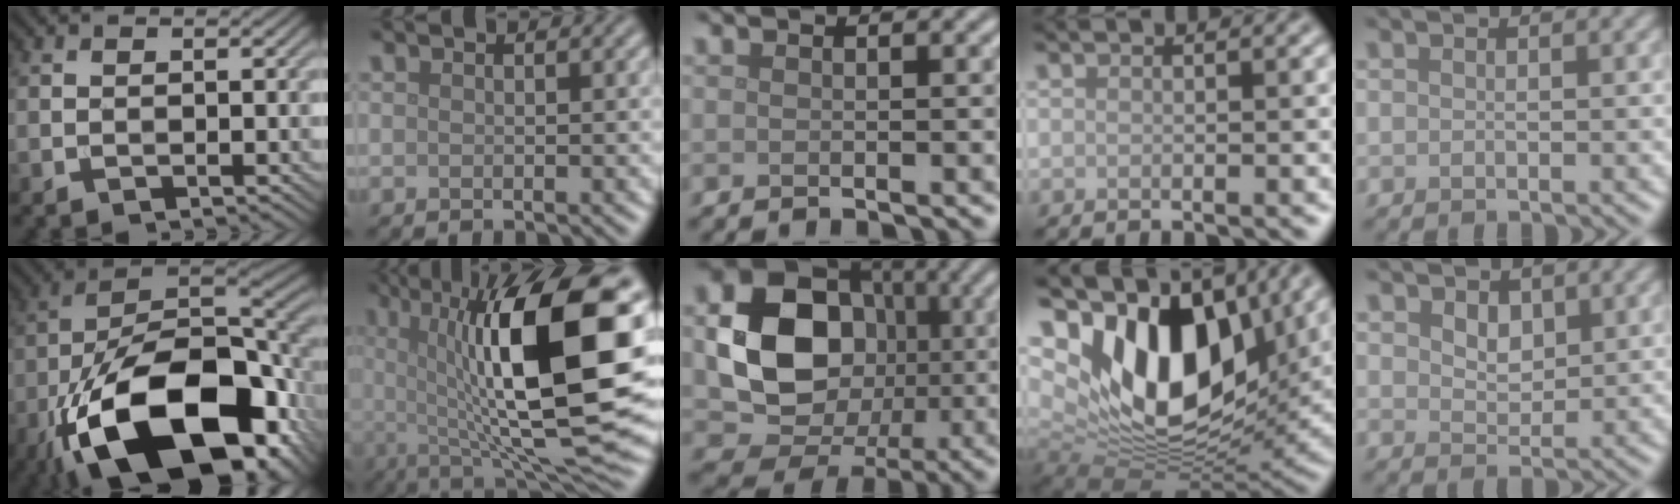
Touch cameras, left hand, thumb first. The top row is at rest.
{"thumb": {"total": 22.4, "force": [-11.3, 10.9, 15.9], "torque": [-0.293, -0.035, -0.176]}, "index": {"total": 16.7, "force": [2.3, 5.2, 15.7], "torque": [-0.240, -0.004, 0.035]}, "middle": {"total": 11.6, "force": [-0.2, 9.4, 6.9], "torque": [-0.126, -0.011, -0.004]}, "ring": {"total": 15.9, "force": [5.1, 9.2, 12.0], "torque": [-0.202, 0.000, 0.091]}, "little": {"total": 2.2, "force": [1.1, 1.4, 1.2], "torque": [-0.026, -0.003, 0.022]}}